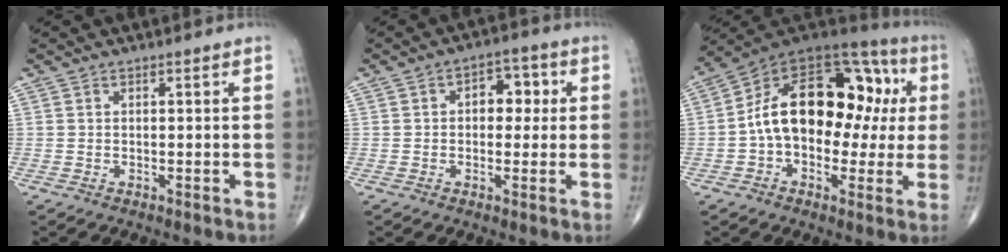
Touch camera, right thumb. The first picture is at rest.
{"total": 6.4, "force": [1.0, 4.3, 4.7], "torque": [-0.028, 0.013, 0.006]}
{"total": 22.2, "force": [1.3, 14.0, 17.2], "torque": [-0.236, 0.058, 0.012]}